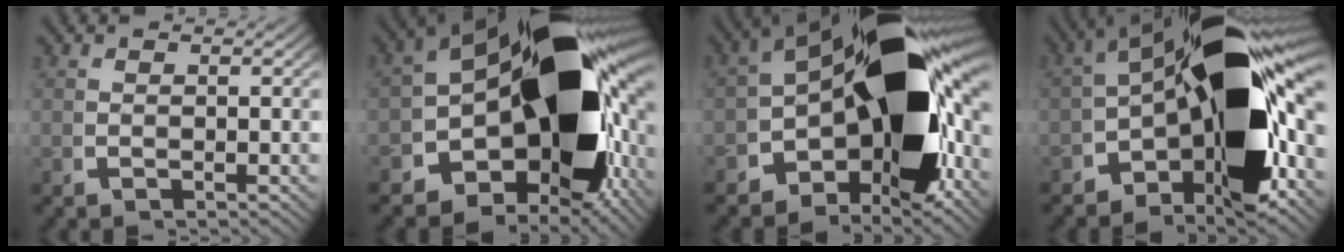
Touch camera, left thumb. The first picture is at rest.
{"total": 28.0, "force": [-0.6, 16.4, 22.7], "torque": [-0.321, -0.039, 0.002]}
{"total": 23.6, "force": [-0.9, 13.0, 19.7], "torque": [-0.264, -0.022, -0.014]}
{"total": 20.7, "force": [-1.6, 10.8, 17.6], "torque": [-0.236, -0.014, -0.026]}